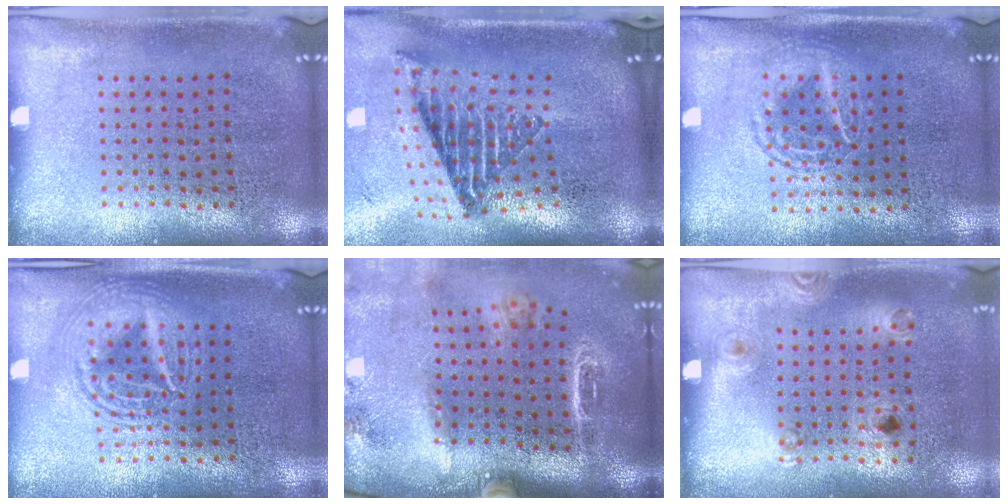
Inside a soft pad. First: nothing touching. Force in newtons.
{"total": 2.2, "press": 1.5, "slide": 1.6}
{"total": 1.3, "press": 1.2, "slide": 0.5}
{"total": 2.8, "press": 2.8, "slide": 0.3}
{"total": 2.6, "press": 2.0, "slide": 1.7}
{"total": 1.3, "press": 0.9, "slide": 1.0}